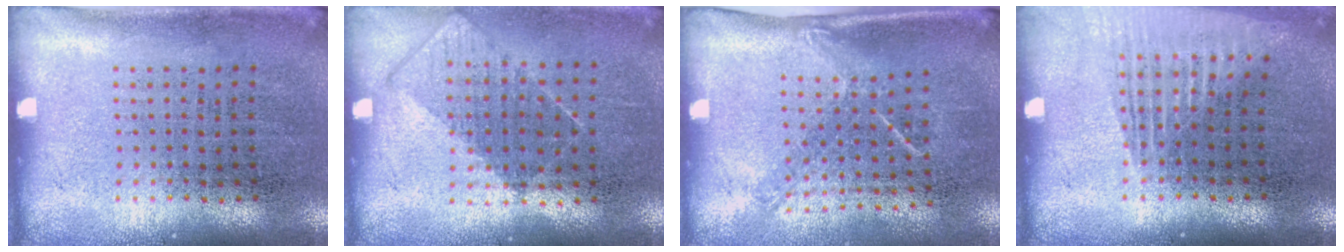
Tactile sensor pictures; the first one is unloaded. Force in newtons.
{"total": 0.9, "press": 0.7, "slide": 0.5}
{"total": 1.4, "press": 1.0, "slide": 1.0}
{"total": 1.3, "press": 1.2, "slide": 0.2}